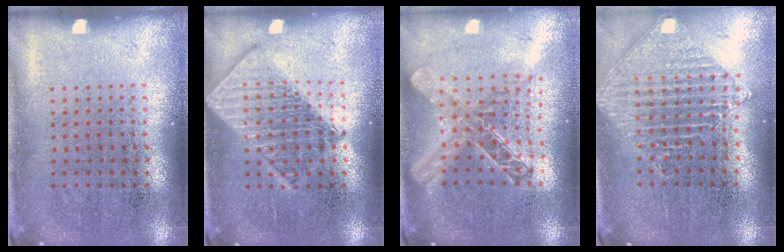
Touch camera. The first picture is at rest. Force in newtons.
{"total": 2.8, "press": 2.8, "slide": 0.4}
{"total": 1.9, "press": 1.7, "slide": 1.0}
{"total": 1.3, "press": 1.2, "slide": 0.5}